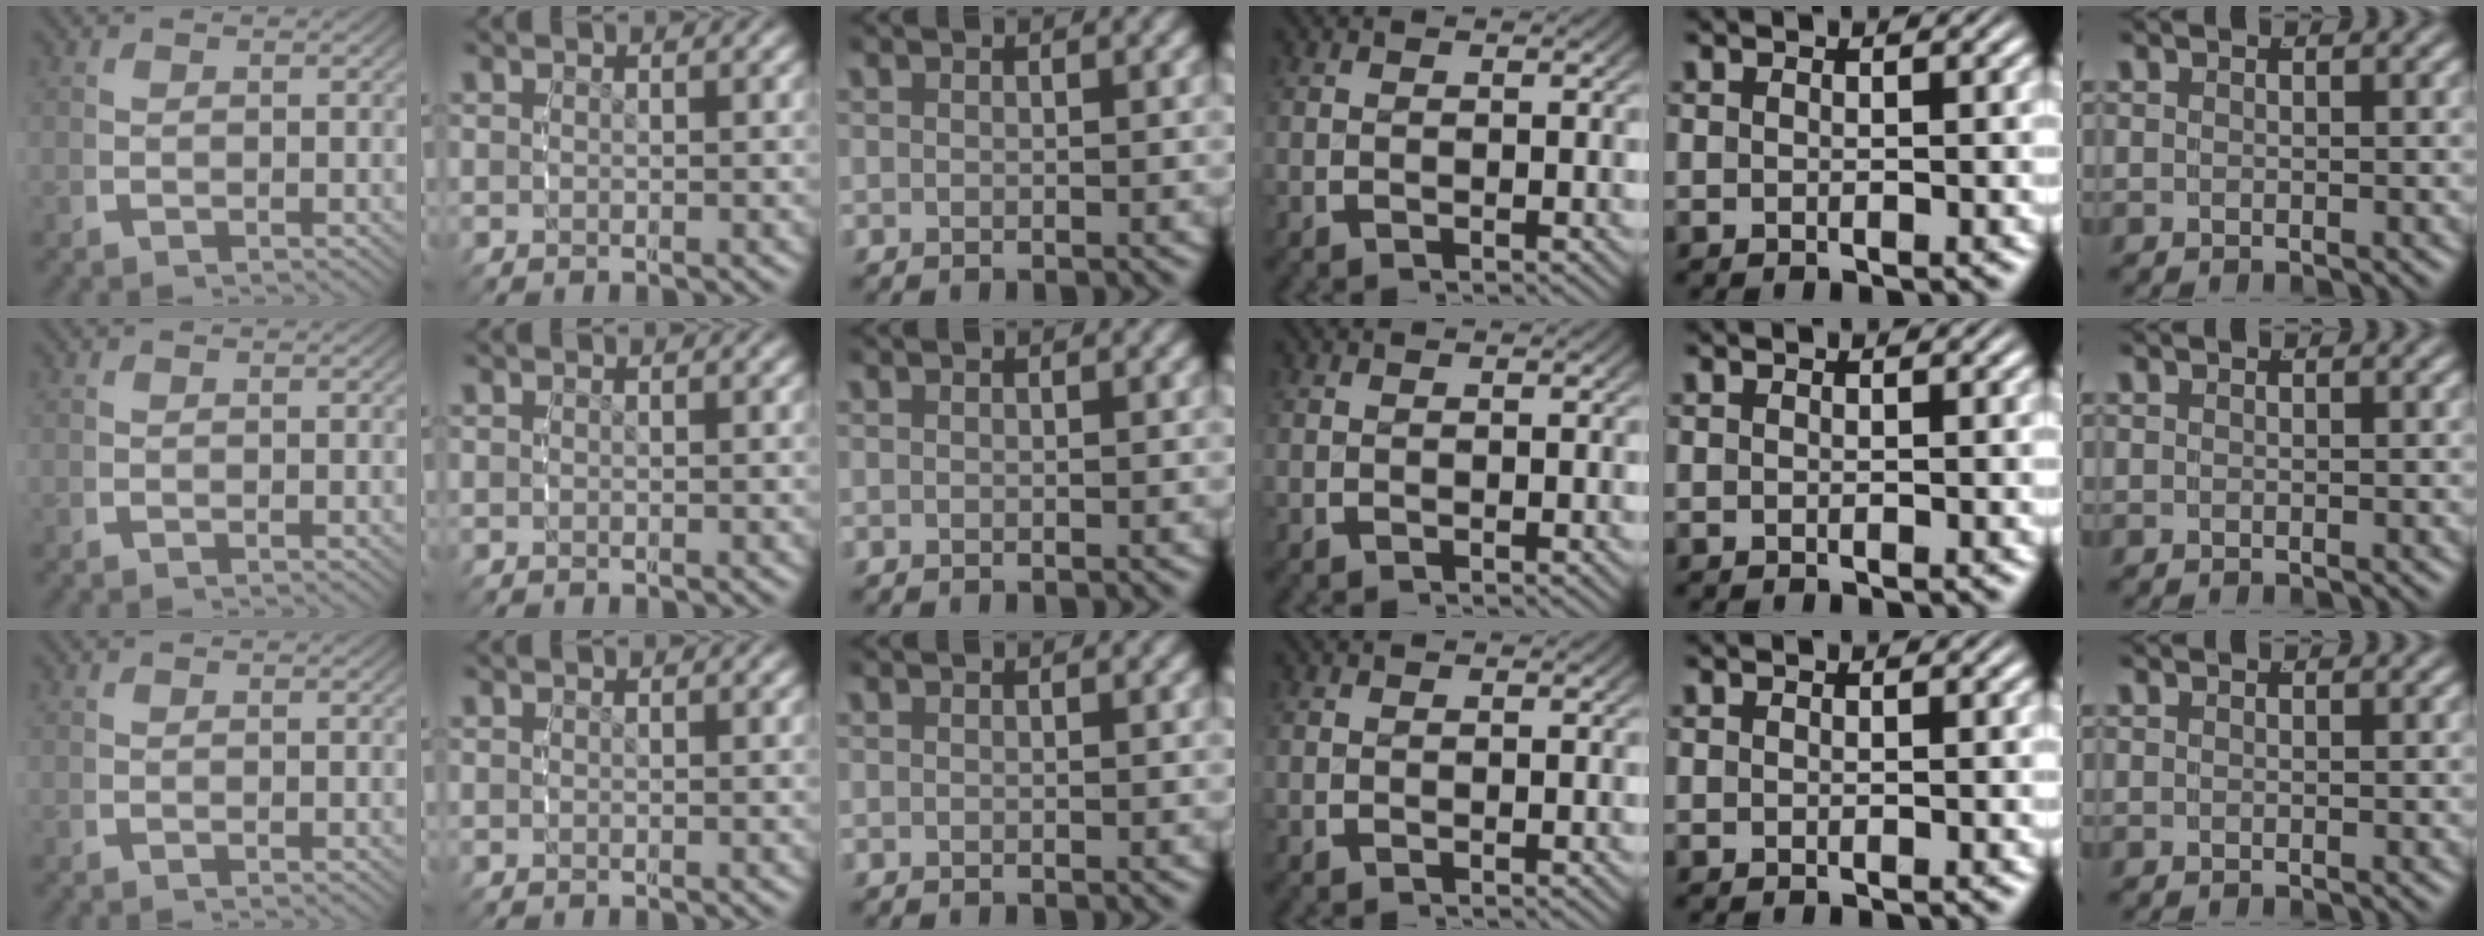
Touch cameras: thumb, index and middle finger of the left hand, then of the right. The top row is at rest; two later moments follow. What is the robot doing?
{"motion": "grasp_and_lifting", "object": "ethernet cable"}